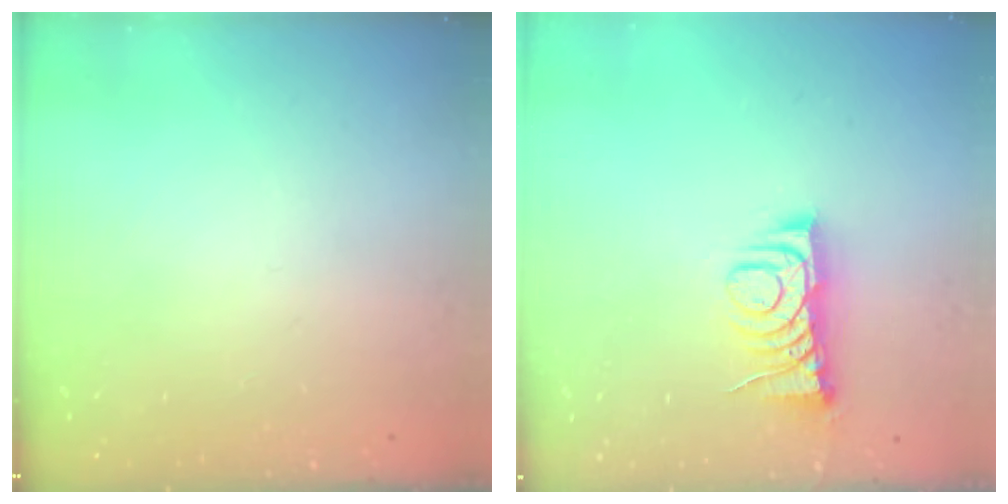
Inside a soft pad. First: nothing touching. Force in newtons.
{"total": 7.8, "press": 7.7, "slide": 0.7}